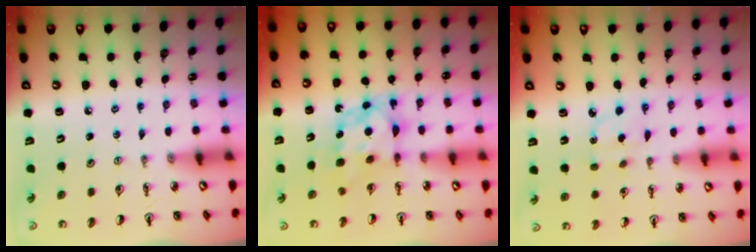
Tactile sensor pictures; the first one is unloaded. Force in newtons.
{"total": 6.8, "press": 6.8, "slide": 0.4}
{"total": 2.3, "press": 2.1, "slide": 0.8}